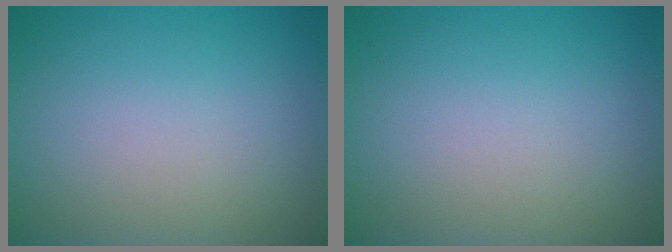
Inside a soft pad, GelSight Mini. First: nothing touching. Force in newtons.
{"total": 0.0}